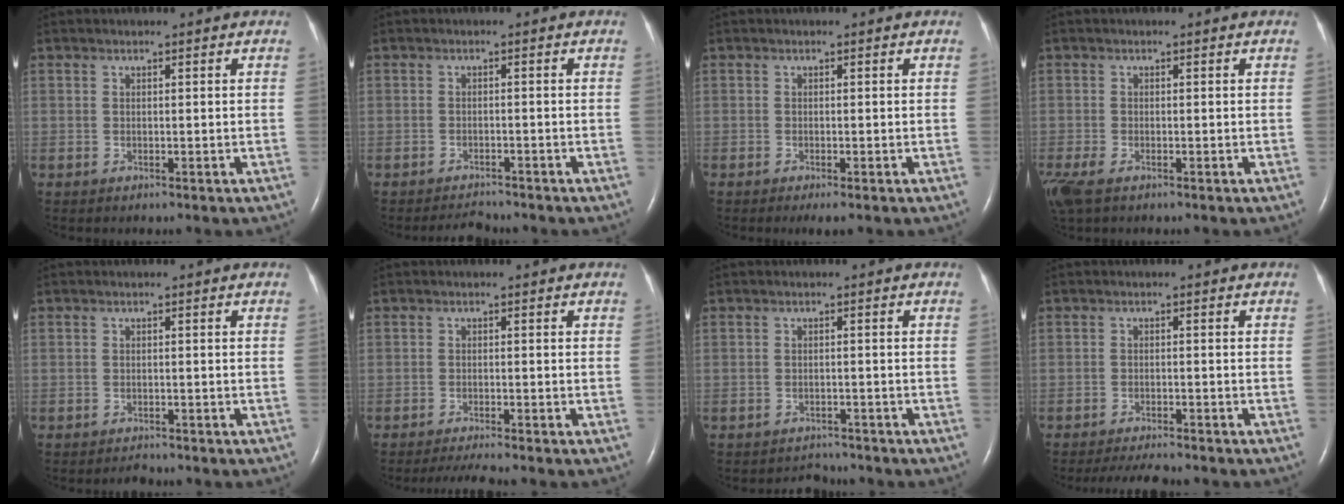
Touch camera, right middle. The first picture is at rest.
{"total": 2.4, "force": [-2.4, 0.2, 0.0], "torque": [-0.006, -0.012, -0.036]}
{"total": 1.4, "force": [-0.9, 0.1, 1.1], "torque": [-0.020, -0.006, -0.014]}
{"total": 5.3, "force": [-3.3, 2.2, 3.4], "torque": [-0.086, -0.017, -0.059]}
{"total": 1.1, "force": [-1.1, 0.2, 0.1], "torque": [-0.007, -0.005, -0.014]}
{"total": 3.6, "force": [-3.2, -0.7, 1.5], "torque": [-0.032, -0.014, -0.055]}
{"total": 2.6, "force": [-2.5, 0.7, -0.6], "torque": [0.001, -0.003, -0.036]}
{"total": 5.6, "force": [-5.2, 0.4, 2.2], "torque": [-0.036, -0.016, -0.081]}